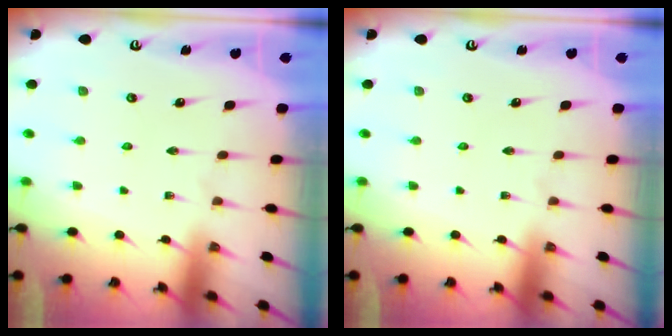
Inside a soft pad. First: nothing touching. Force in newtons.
{"total": 0.0}